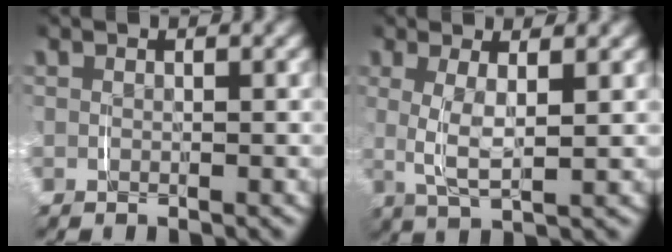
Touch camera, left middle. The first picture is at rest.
{"total": 4.3, "force": [0.7, 1.5, 4.0], "torque": [-0.089, -0.007, 0.017]}